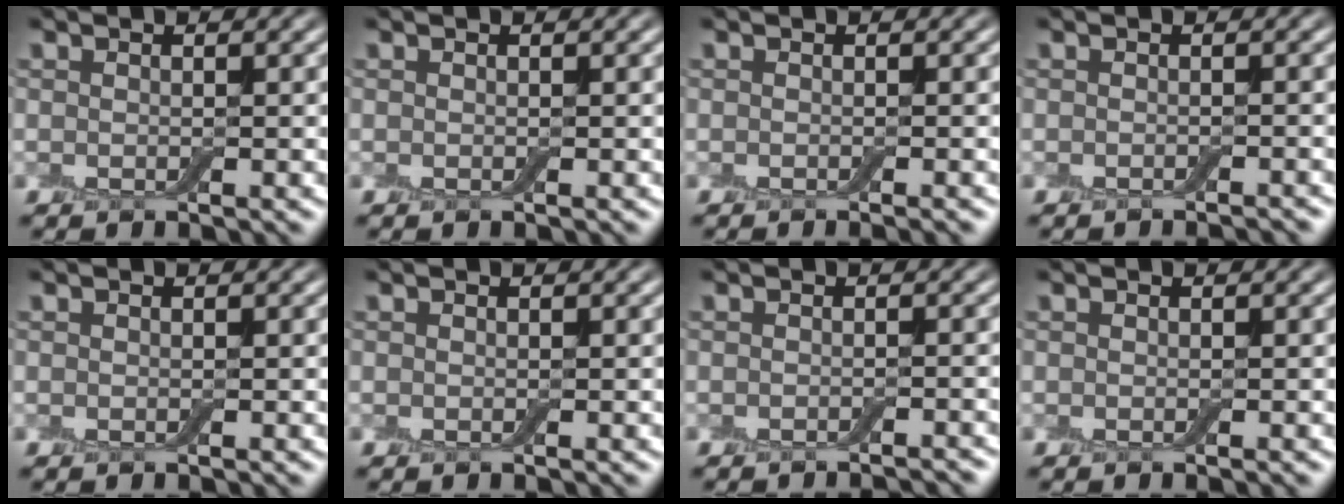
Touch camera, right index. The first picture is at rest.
{"total": 0.0}
{"total": 1.0, "force": [-0.5, 0.2, 0.8], "torque": [-0.004, -0.001, -0.011]}
{"total": 1.2, "force": [-1.1, 0.1, 0.5], "torque": [0.003, 0.000, -0.015]}
{"total": 0.0}
{"total": 0.0}
{"total": 1.6, "force": [-1.4, 0.2, 0.6], "torque": [0.005, 0.002, -0.018]}
{"total": 0.0}